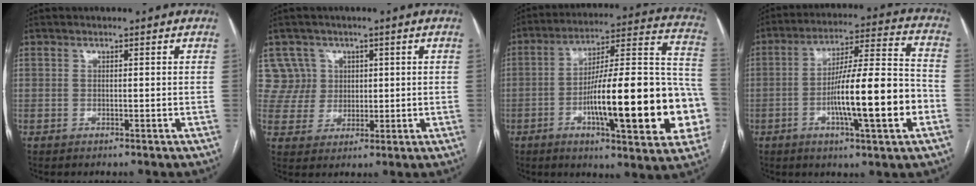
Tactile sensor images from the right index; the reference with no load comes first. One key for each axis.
{"total": 6.4, "fx": 2.5, "fy": 5.8, "fz": -0.5, "tx": 0.021, "ty": 0.018, "tz": 0.057}
{"total": 26.2, "fx": -6.4, "fy": 4.6, "fz": 25.0, "tx": -0.299, "ty": 0.020, "tz": -0.088}
{"total": 16.2, "fx": -4.5, "fy": 1.1, "fz": 15.6, "tx": -0.256, "ty": 0.007, "tz": -0.068}